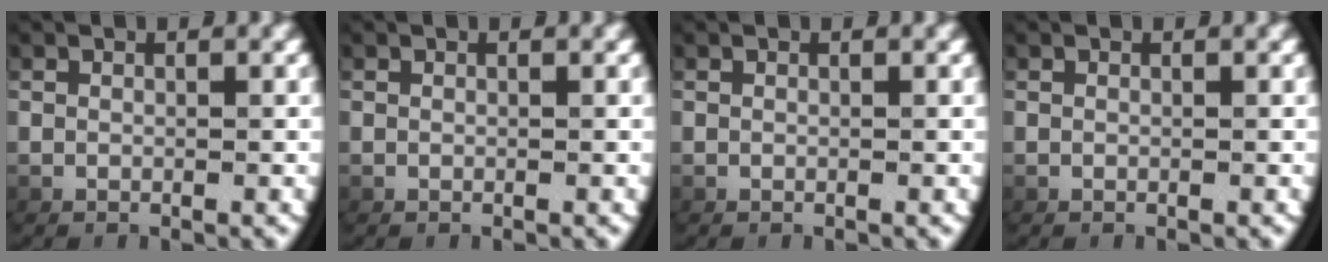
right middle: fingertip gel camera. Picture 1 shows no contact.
{"total": 0.0}
{"total": 0.0}
{"total": 0.0}